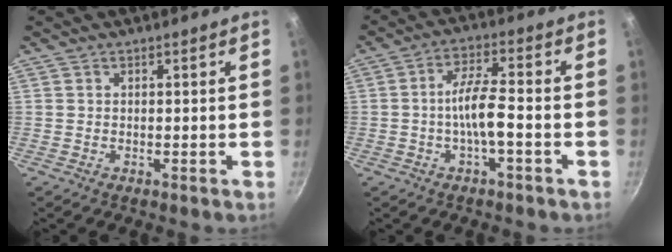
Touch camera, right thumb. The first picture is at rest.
{"total": 7.0, "force": [-2.0, 1.6, 6.5], "torque": [-0.122, 0.030, -0.042]}